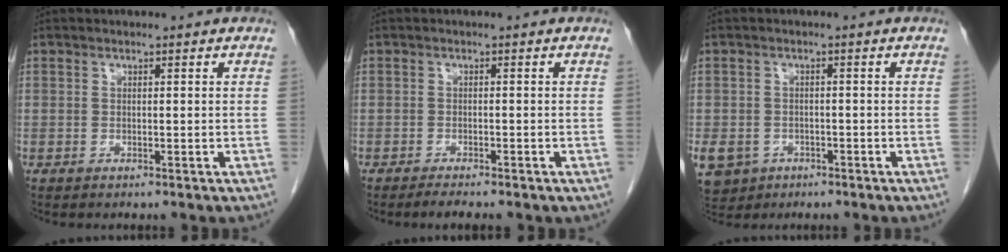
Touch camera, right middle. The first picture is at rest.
{"total": 2.9, "force": [-2.3, 0.6, 1.7], "torque": [-0.025, -0.006, -0.029]}
{"total": 11.1, "force": [-4.8, 9.2, 4.0], "torque": [-0.120, 0.000, -0.065]}